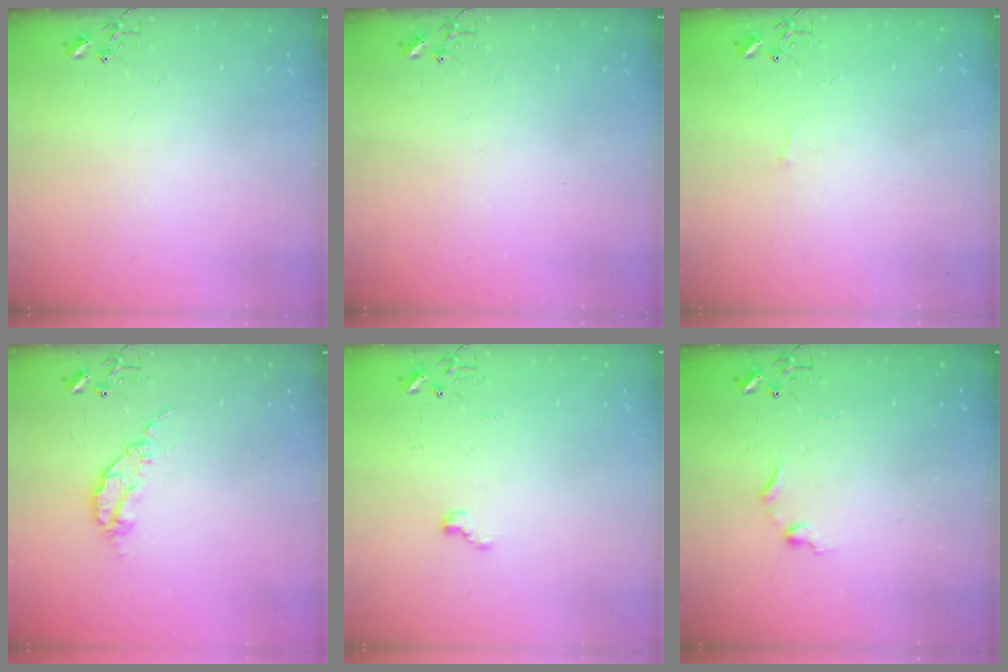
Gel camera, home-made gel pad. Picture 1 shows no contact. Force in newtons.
{"total": 0.0}
{"total": 2.7, "press": 2.7, "slide": 0.4}
{"total": 6.6, "press": 6.5, "slide": 1.0}
{"total": 5.1, "press": 5.0, "slide": 0.6}
{"total": 4.8, "press": 4.8, "slide": 0.7}